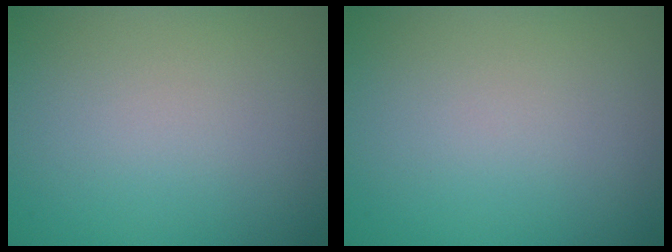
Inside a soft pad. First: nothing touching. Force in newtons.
{"total": 0.0}